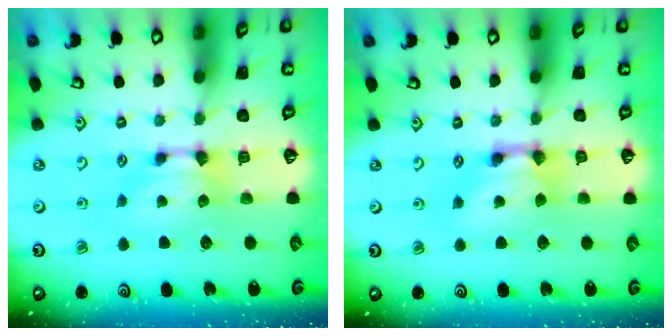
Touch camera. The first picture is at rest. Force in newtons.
{"total": 2.6, "press": 2.6, "slide": 0.2}